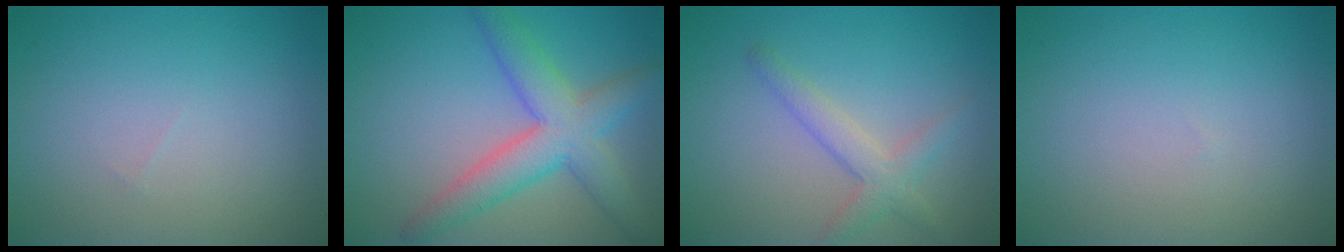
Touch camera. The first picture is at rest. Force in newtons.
{"total": 6.0, "press": 6.0, "slide": 0.2}
{"total": 2.7, "press": 2.7, "slide": 0.1}
{"total": 0.0}